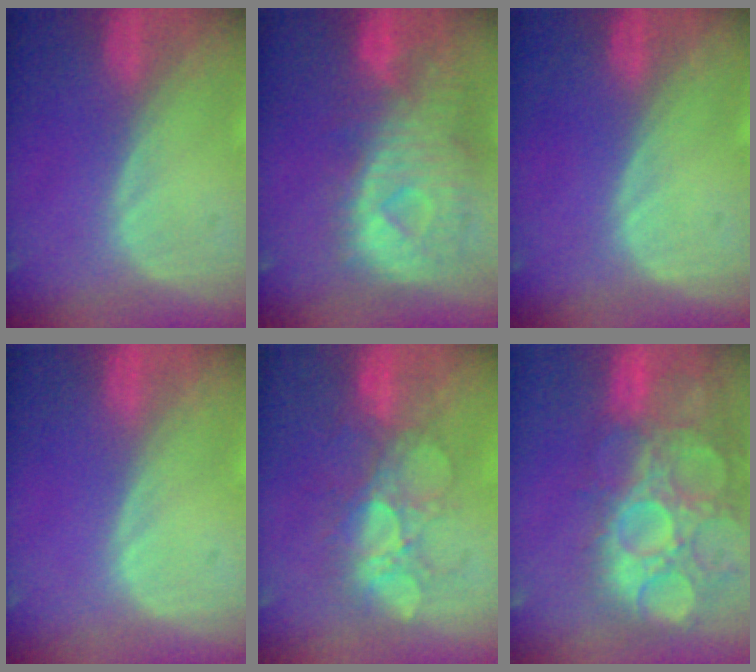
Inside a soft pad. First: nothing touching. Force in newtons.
{"total": 11.2, "press": 9.7, "slide": 5.6}
{"total": 0.0}
{"total": 0.0}
{"total": 6.8, "press": 6.6, "slide": 1.6}
{"total": 15.1, "press": 12.7, "slide": 8.3}